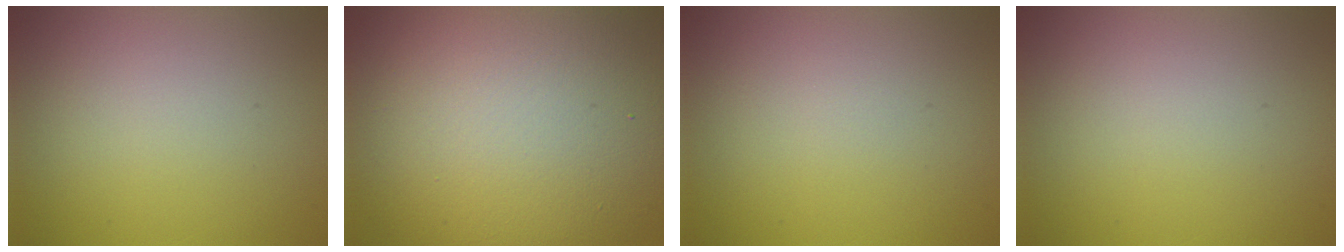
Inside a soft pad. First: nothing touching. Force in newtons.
{"total": 17.8, "press": 17.7, "slide": 1.7}
{"total": 0.0}
{"total": 0.0}